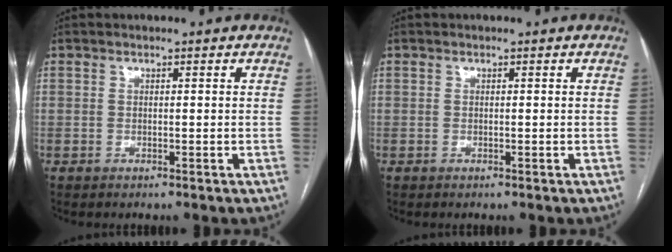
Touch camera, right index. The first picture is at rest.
{"total": 0.0}